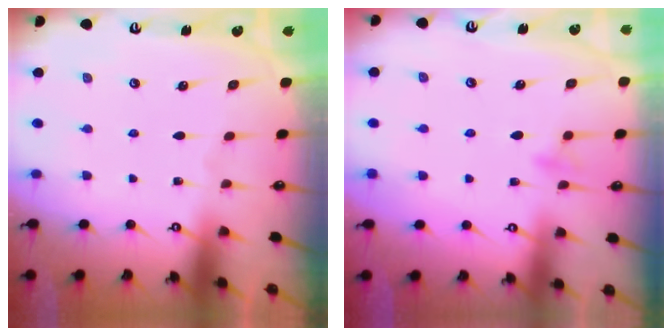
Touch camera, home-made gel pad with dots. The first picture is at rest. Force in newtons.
{"total": 6.9, "press": 6.9, "slide": 0.5}